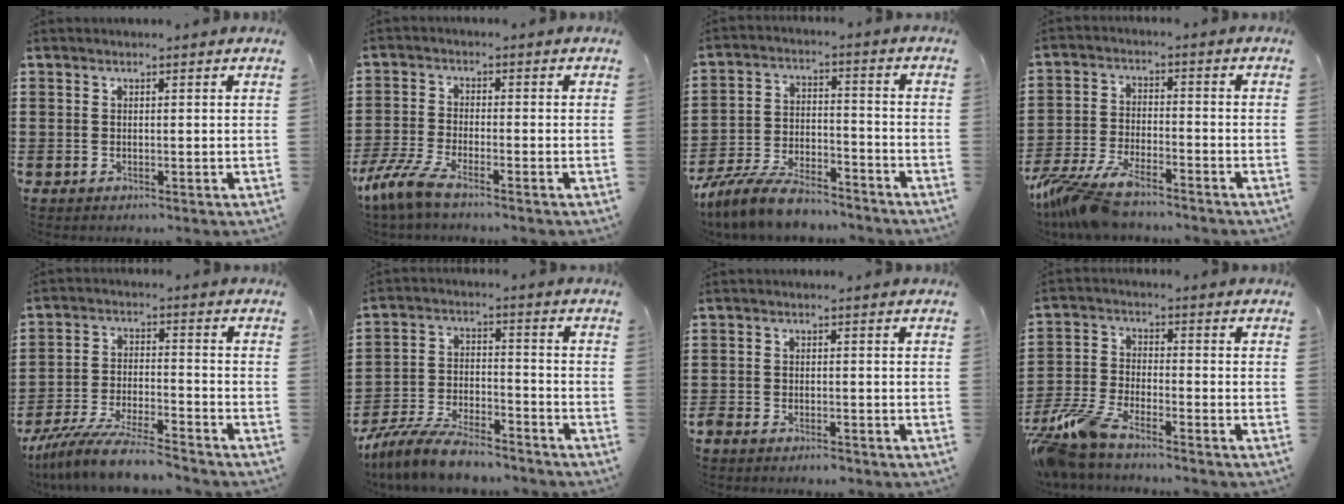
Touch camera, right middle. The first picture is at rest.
{"total": 5.2, "force": [-3.9, 0.6, 3.4], "torque": [-0.107, -0.024, -0.084]}
{"total": 8.4, "force": [-7.5, 1.9, 3.1], "torque": [-0.063, 0.017, -0.145]}
{"total": 8.0, "force": [-6.9, 1.9, 3.4], "torque": [-0.102, -0.001, -0.142]}
{"total": 8.9, "force": [-8.1, 0.3, 3.6], "torque": [-0.079, 0.002, -0.159]}
{"total": 7.9, "force": [-7.2, 1.5, 2.8], "torque": [-0.061, 0.011, -0.140]}
{"total": 1.8, "force": [-1.8, 0.4, 0.3], "torque": [-0.017, -0.003, -0.039]}
{"total": 7.2, "force": [-6.5, 1.1, 3.0], "torque": [-0.084, -0.007, -0.131]}